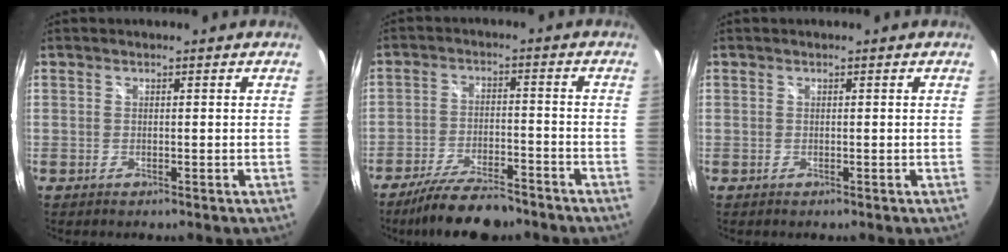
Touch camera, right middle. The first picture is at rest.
{"total": 11.8, "force": [-9.8, 2.8, 5.9], "torque": [-0.127, -0.016, -0.163]}
{"total": 0.0}